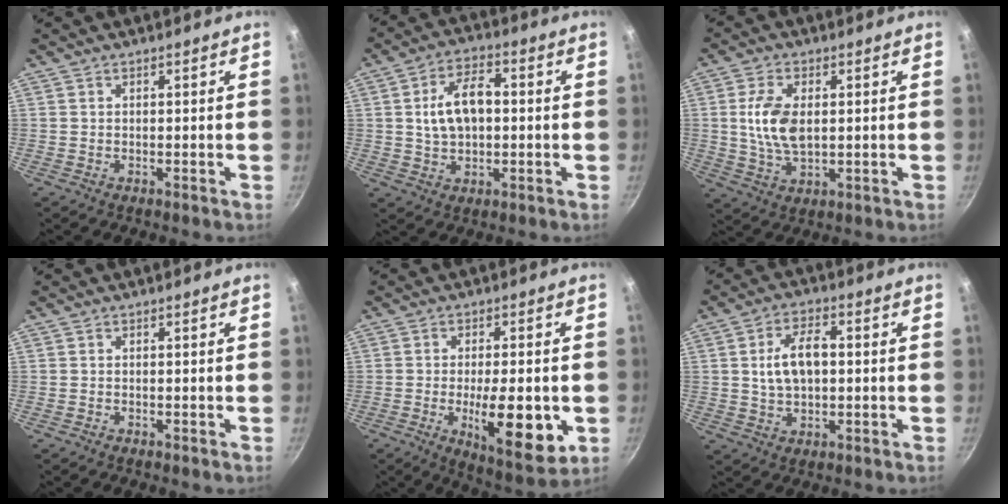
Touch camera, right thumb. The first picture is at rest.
{"total": 10.3, "force": [0.8, 6.2, 8.2], "torque": [-0.128, 0.021, 0.012]}
{"total": 9.0, "force": [0.9, 5.1, 7.4], "torque": [-0.141, -0.003, 0.019]}
{"total": 0.0}
{"total": 14.4, "force": [-3.3, 5.0, 13.1], "torque": [-0.179, -0.008, -0.042]}
{"total": 8.8, "force": [0.7, 5.1, 7.2], "torque": [-0.116, 0.017, 0.013]}